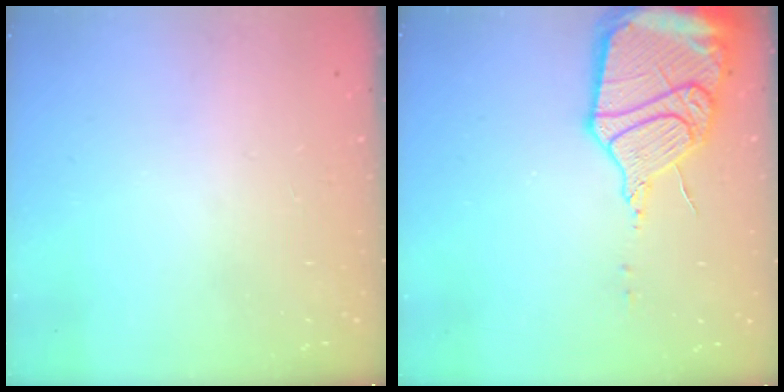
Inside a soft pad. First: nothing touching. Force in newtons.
{"total": 19.2, "press": 18.4, "slide": 5.2}